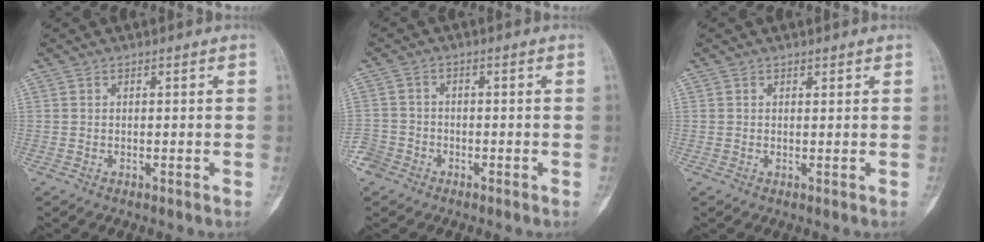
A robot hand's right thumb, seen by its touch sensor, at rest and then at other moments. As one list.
[{"total": 3.9, "force": [-2.6, 3.0, 0.3], "torque": [0.012, 0.016, -0.056]}, {"total": 0.5, "force": [0.5, 0.3, 0.1], "torque": [0.001, -0.003, 0.006]}]